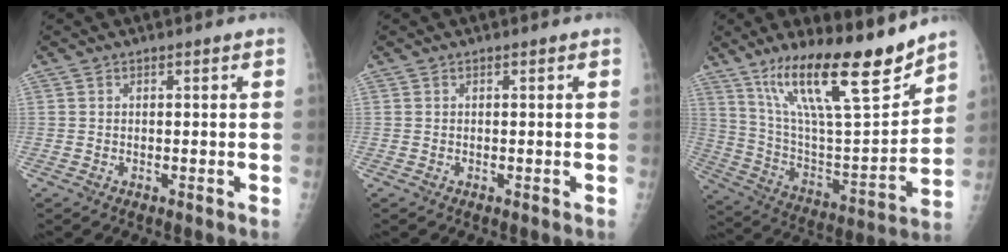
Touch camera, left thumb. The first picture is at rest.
{"total": 0.0}
{"total": 23.6, "force": [16.4, 5.1, 16.2], "torque": [-0.249, -0.073, 0.289]}